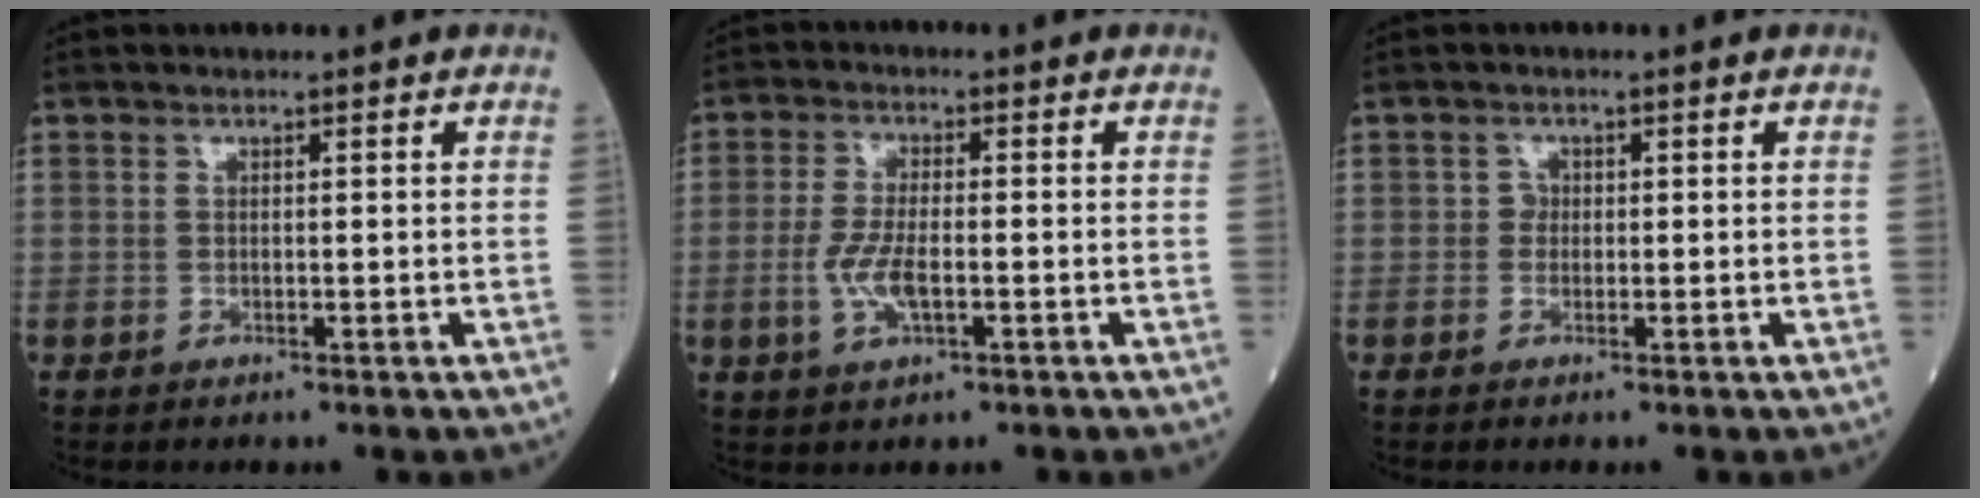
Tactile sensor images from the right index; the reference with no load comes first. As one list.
[{"total": 5.5, "force": [-1.4, 1.6, 5.1], "torque": [-0.114, -0.005, -0.024]}, {"total": 0.9, "force": [-0.1, 0.8, 0.3], "torque": [-0.002, 0.004, -0.002]}]